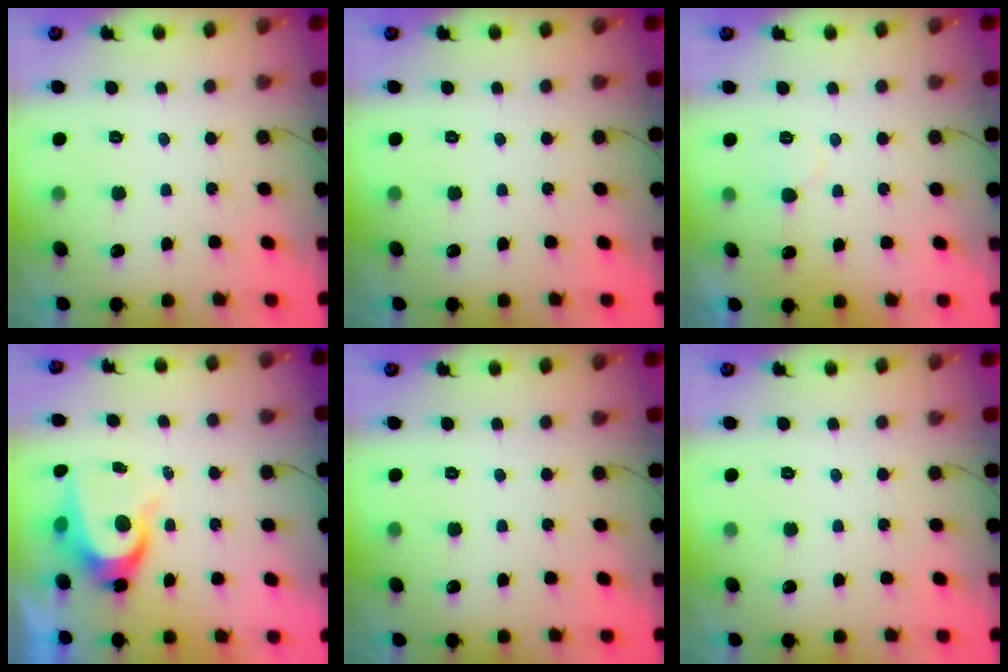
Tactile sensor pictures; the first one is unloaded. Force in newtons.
{"total": 0.0}
{"total": 4.4, "press": 4.4, "slide": 0.4}
{"total": 7.3, "press": 7.3, "slide": 0.5}
{"total": 0.0}
{"total": 0.0}